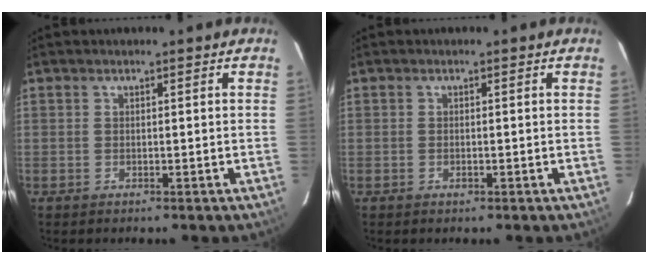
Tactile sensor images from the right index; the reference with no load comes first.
{"total": 0.7, "force": [-0.3, 0.5, 0.4], "torque": [-0.006, 0.001, -0.004]}